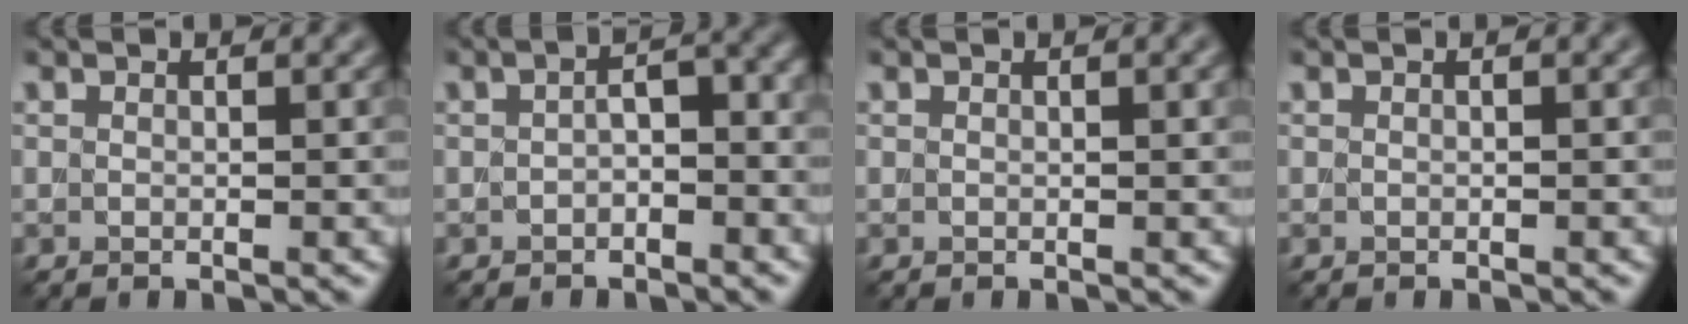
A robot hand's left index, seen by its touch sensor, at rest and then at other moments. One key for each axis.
{"total": 2.4, "fx": -0.7, "fy": 1.0, "fz": 2.1, "tx": -0.035, "ty": 0.009, "tz": -0.014}
{"total": 1.0, "fx": 0.2, "fy": 0.4, "fz": 0.9, "tx": -0.010, "ty": 0.002, "tz": 0.001}
{"total": 0.0}